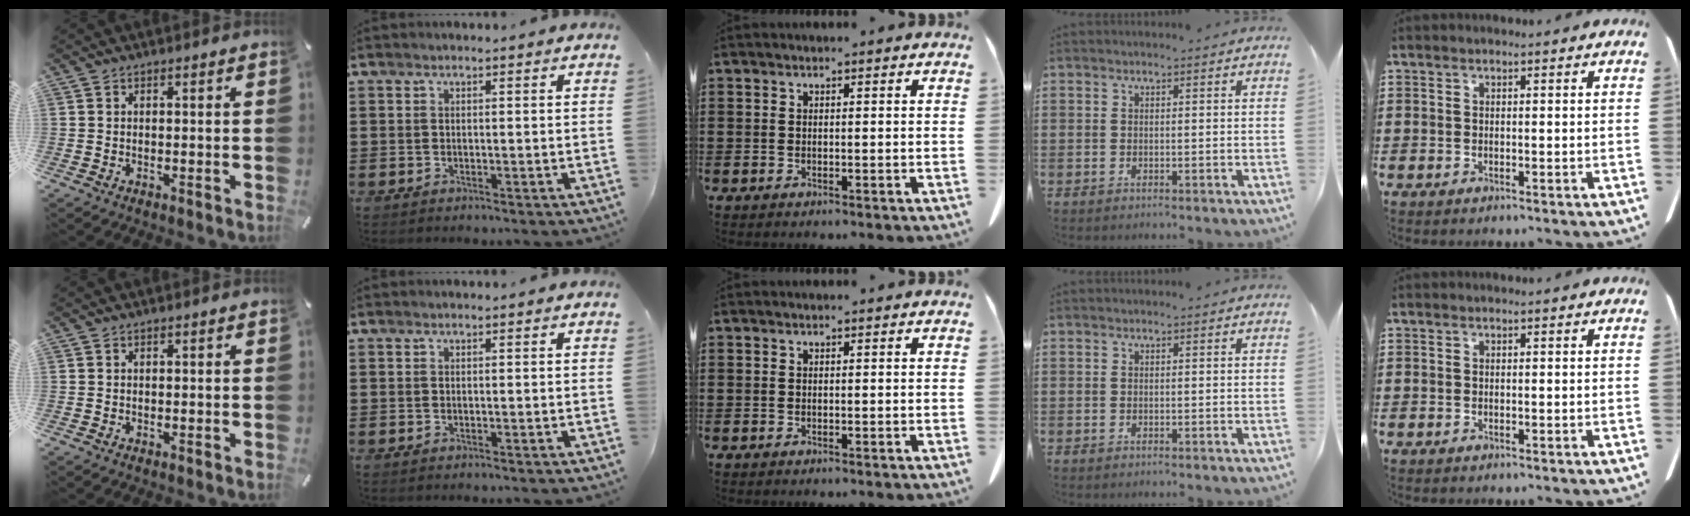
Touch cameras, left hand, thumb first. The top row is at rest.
{}